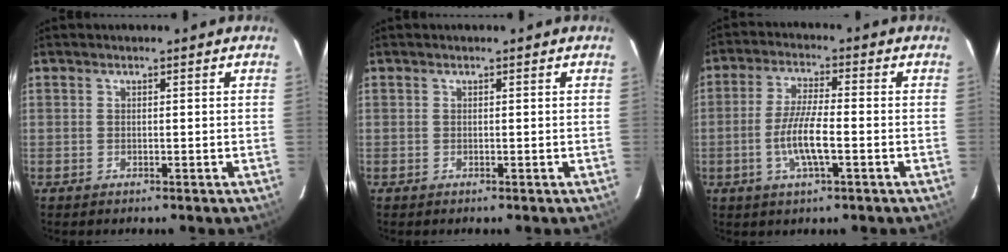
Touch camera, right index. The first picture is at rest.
{"total": 0.0}
{"total": 7.8, "force": [-2.3, 1.3, 7.4], "torque": [-0.147, -0.001, -0.044]}